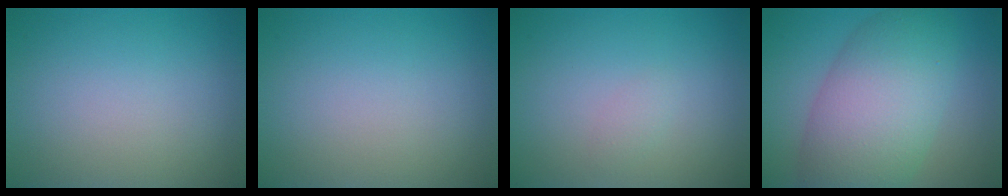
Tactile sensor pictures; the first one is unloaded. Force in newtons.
{"total": 0.0}
{"total": 0.7, "press": 0.7, "slide": 0.0}
{"total": 9.6, "press": 9.6, "slide": 0.2}